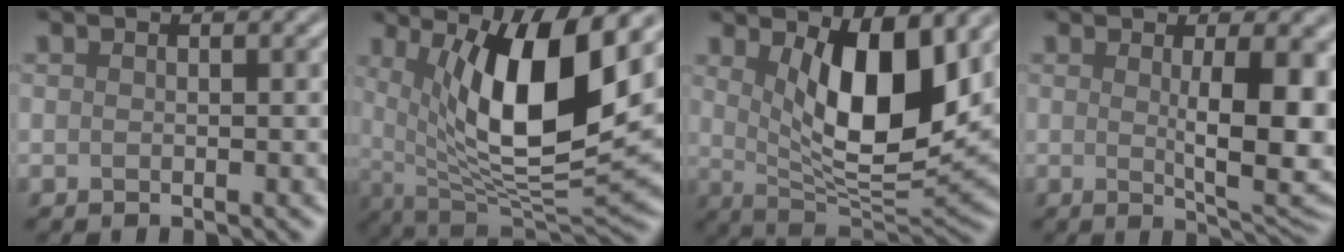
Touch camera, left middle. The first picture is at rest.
{"total": 11.9, "force": [3.6, 3.6, 10.7], "torque": [-0.171, -0.011, 0.069]}
{"total": 9.4, "force": [2.7, 3.6, 8.3], "torque": [-0.137, -0.023, 0.049]}
{"total": 8.2, "force": [0.7, 2.1, 7.8], "torque": [-0.108, -0.009, 0.020]}